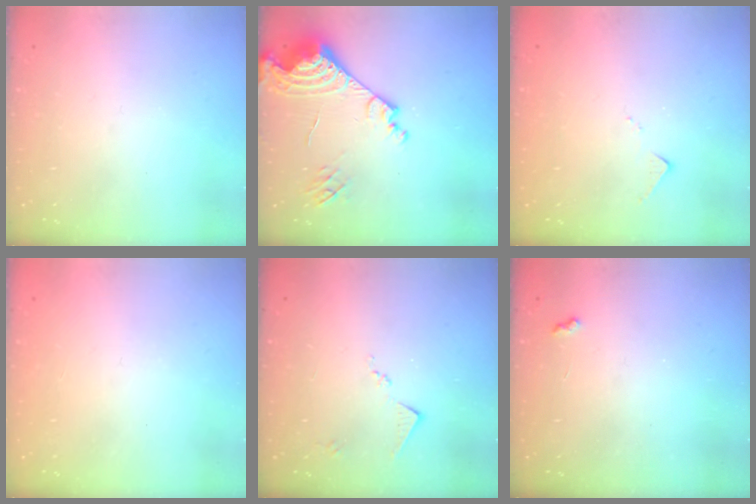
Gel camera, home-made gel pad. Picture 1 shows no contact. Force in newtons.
{"total": 17.7, "press": 17.6, "slide": 2.2}
{"total": 6.3, "press": 6.3, "slide": 0.8}
{"total": 1.5, "press": 1.3, "slide": 0.9}
{"total": 6.4, "press": 6.4, "slide": 0.8}
{"total": 3.2, "press": 3.1, "slide": 0.5}